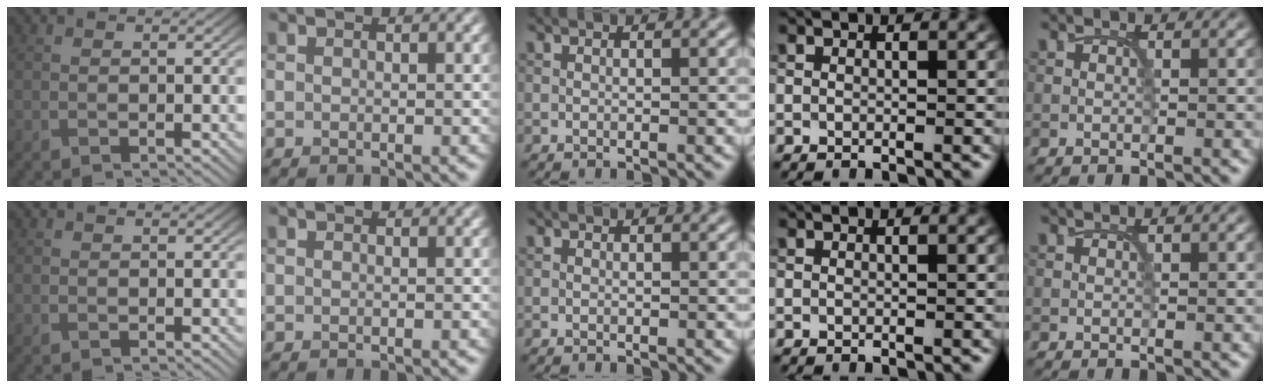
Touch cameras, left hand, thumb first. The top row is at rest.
{}